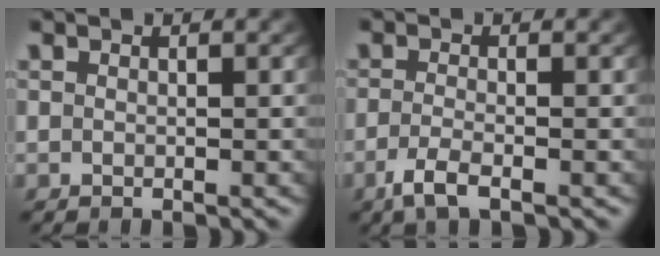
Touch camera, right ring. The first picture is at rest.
{"total": 2.7, "force": [-1.9, 0.6, 1.9], "torque": [-0.052, -0.015, -0.029]}